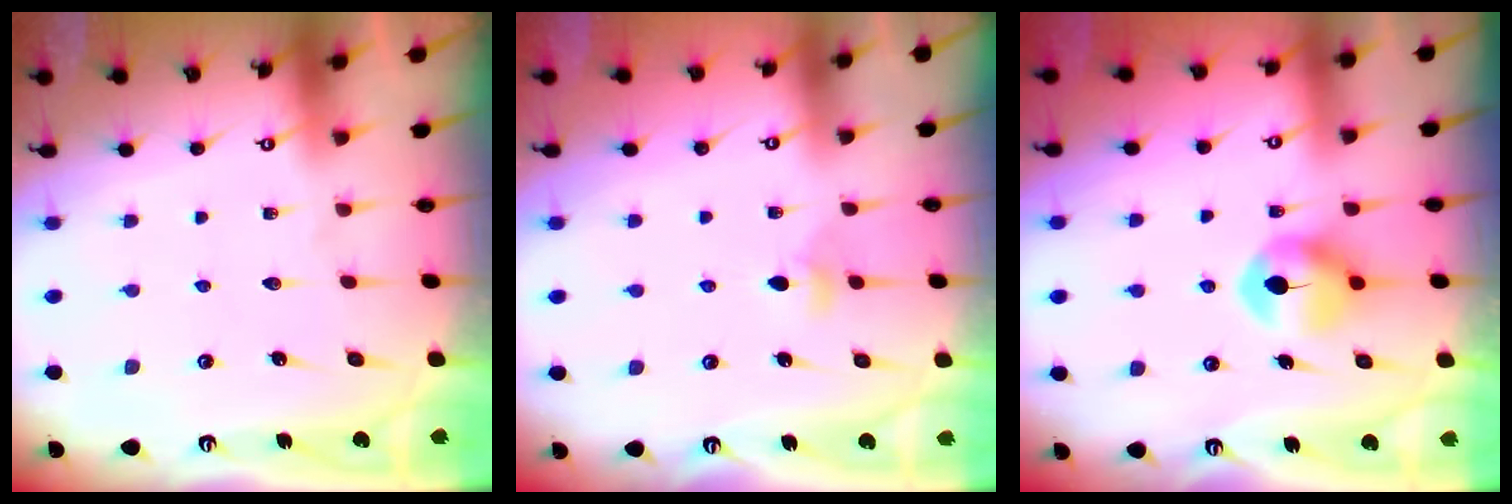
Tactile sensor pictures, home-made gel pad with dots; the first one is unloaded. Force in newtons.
{"total": 4.6, "press": 4.5, "slide": 0.9}
{"total": 8.0, "press": 7.9, "slide": 0.3}